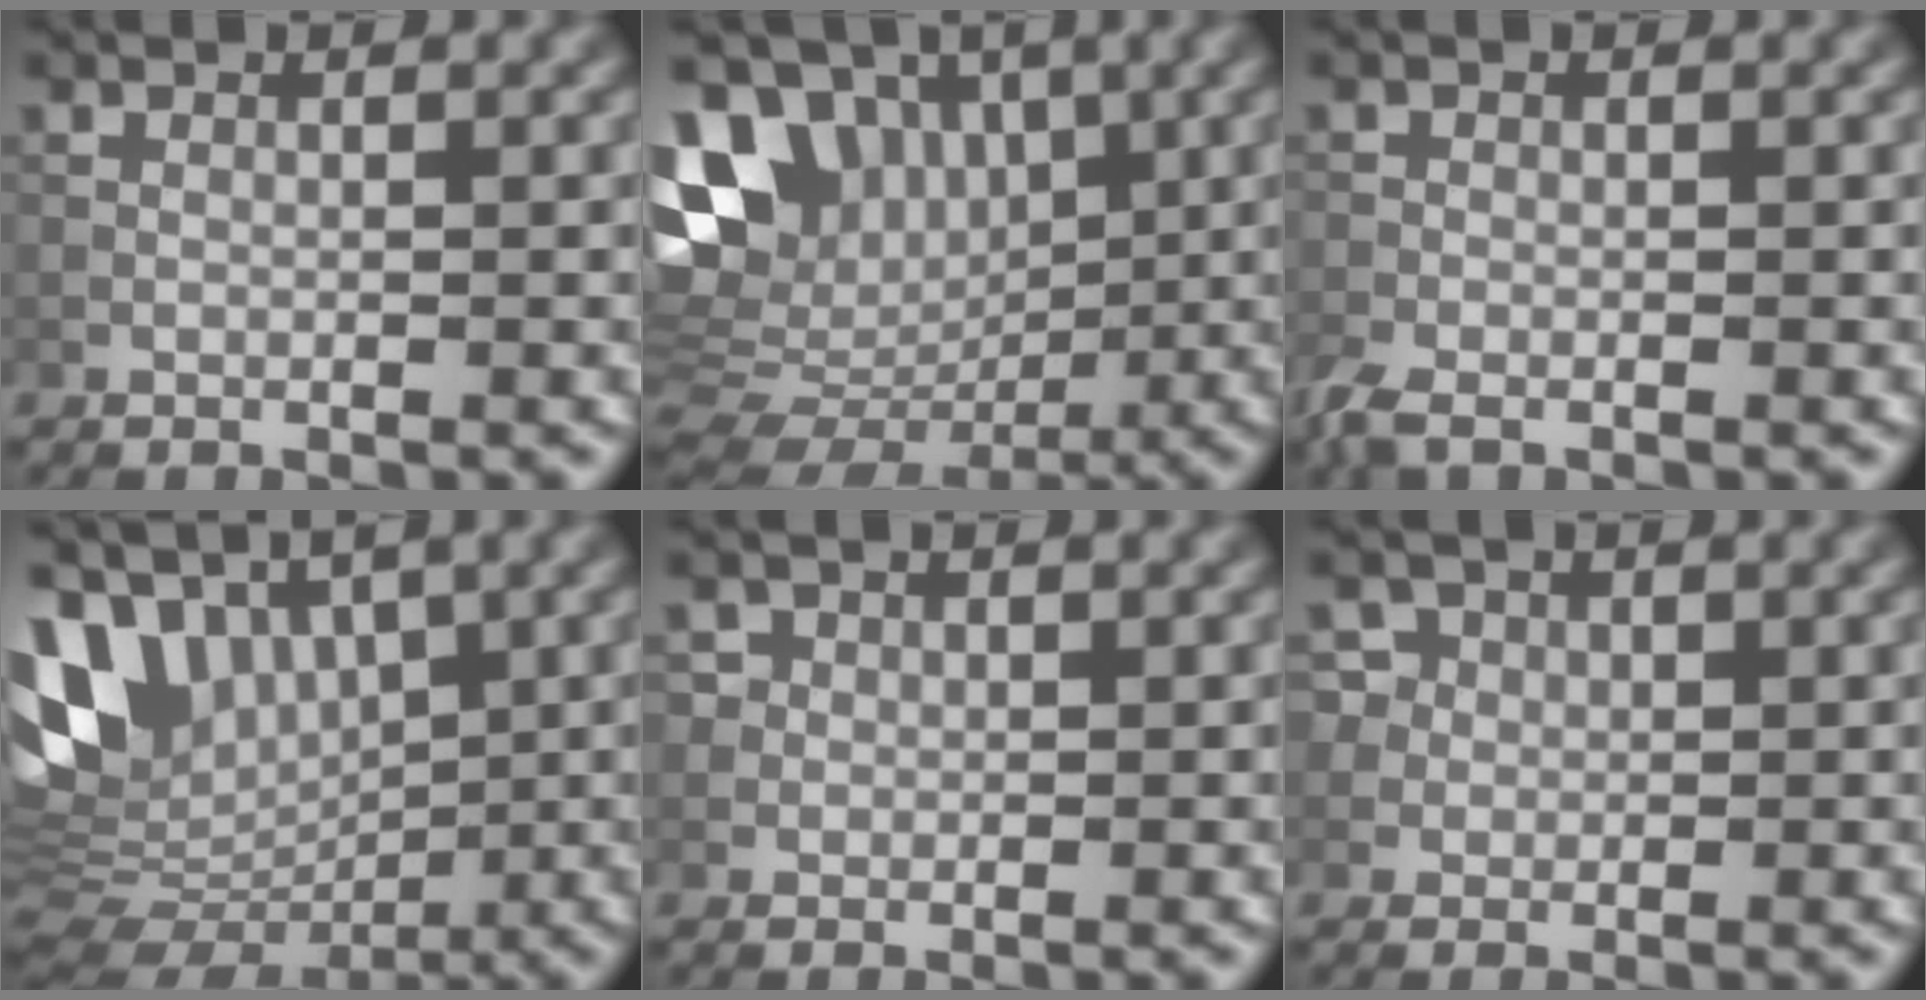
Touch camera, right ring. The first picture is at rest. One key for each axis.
{"total": 13.6, "fx": 4.2, "fy": 9.9, "fz": 8.2, "tx": -0.157, "ty": 0.031, "tz": 0.081}
{"total": 2.3, "fx": -1.8, "fy": 0.9, "fz": 1.1, "tx": -0.031, "ty": -0.010, "tz": -0.046}
{"total": 11.4, "fx": 3.5, "fy": 7.5, "fz": 7.8, "tx": -0.153, "ty": 0.017, "tz": 0.069}
{"total": 2.9, "fx": 1.2, "fy": 2.5, "fz": 0.9, "tx": -0.011, "ty": 0.002, "tz": 0.018}
{"total": 5.1, "fx": 1.8, "fy": 4.4, "fz": 1.8, "tx": -0.026, "ty": 0.022, "tz": 0.020}